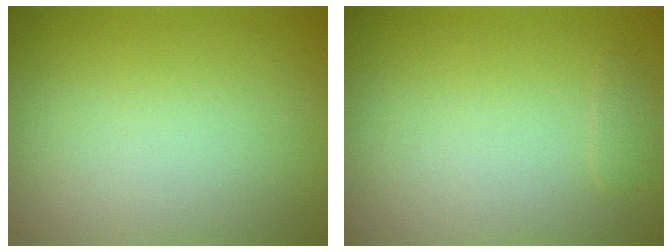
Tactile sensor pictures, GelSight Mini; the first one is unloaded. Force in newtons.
{"total": 0.7, "press": 0.7, "slide": 0.1}